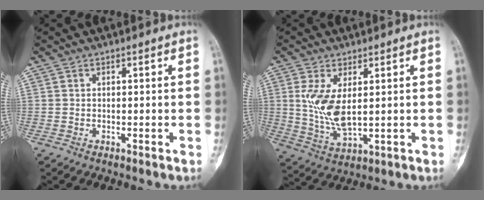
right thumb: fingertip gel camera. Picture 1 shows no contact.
{"total": 8.7, "force": [1.6, 4.1, 7.5], "torque": [-0.155, -0.017, 0.044]}